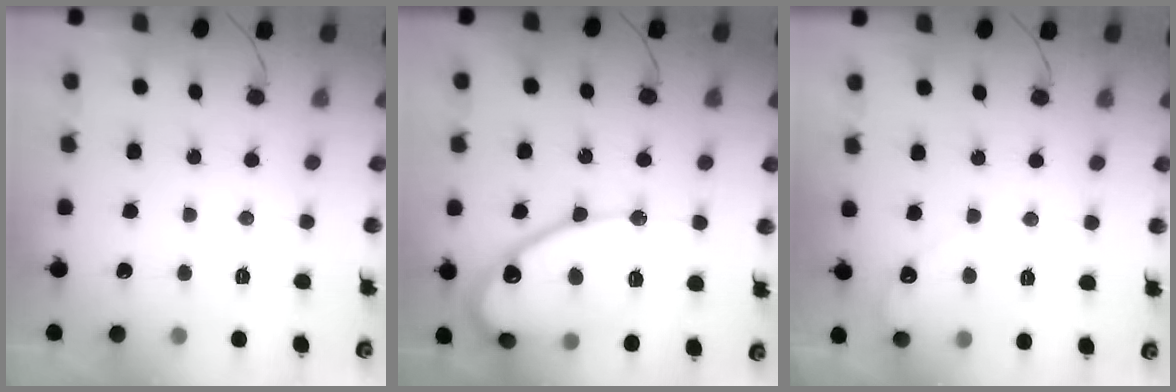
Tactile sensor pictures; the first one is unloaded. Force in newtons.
{"total": 14.2, "press": 14.1, "slide": 1.9}
{"total": 2.2, "press": 2.2, "slide": 0.1}